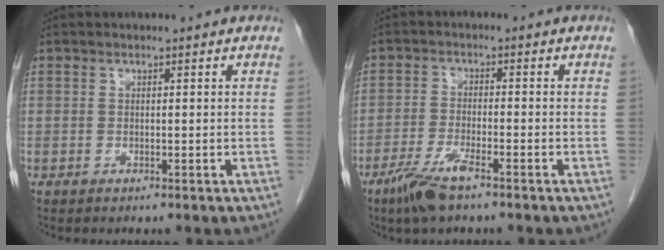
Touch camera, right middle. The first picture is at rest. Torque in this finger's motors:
{"motor_torque": [0.92, -1.04, 0.26, 0.11]}